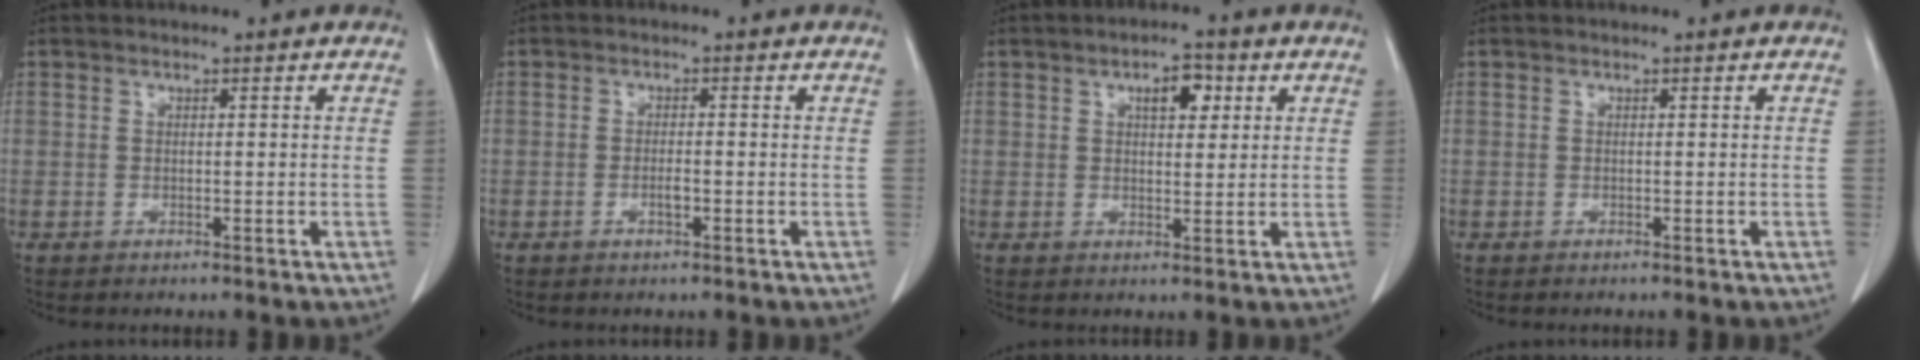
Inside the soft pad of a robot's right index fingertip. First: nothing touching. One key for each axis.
{"total": 1.7, "fx": -0.8, "fy": 0.4, "fz": 1.5, "tx": -0.027, "ty": 0.001, "tz": -0.012}
{"total": 4.4, "fx": 1.8, "fy": 2.0, "fz": 3.5, "tx": -0.055, "ty": 0.008, "tz": 0.026}
{"total": 0.0}